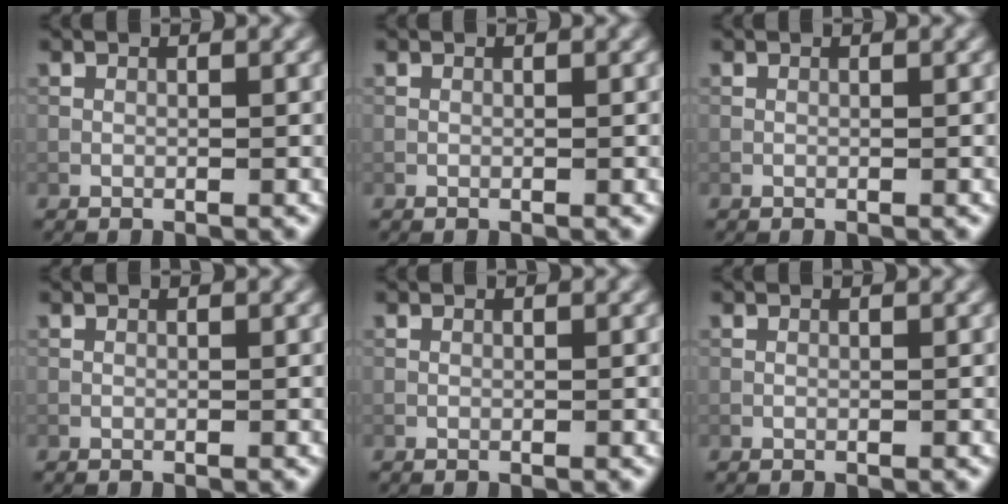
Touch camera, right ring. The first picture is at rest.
{"total": 0.0}
{"total": 0.0}
{"total": 0.0}
{"total": 0.0}
{"total": 0.0}